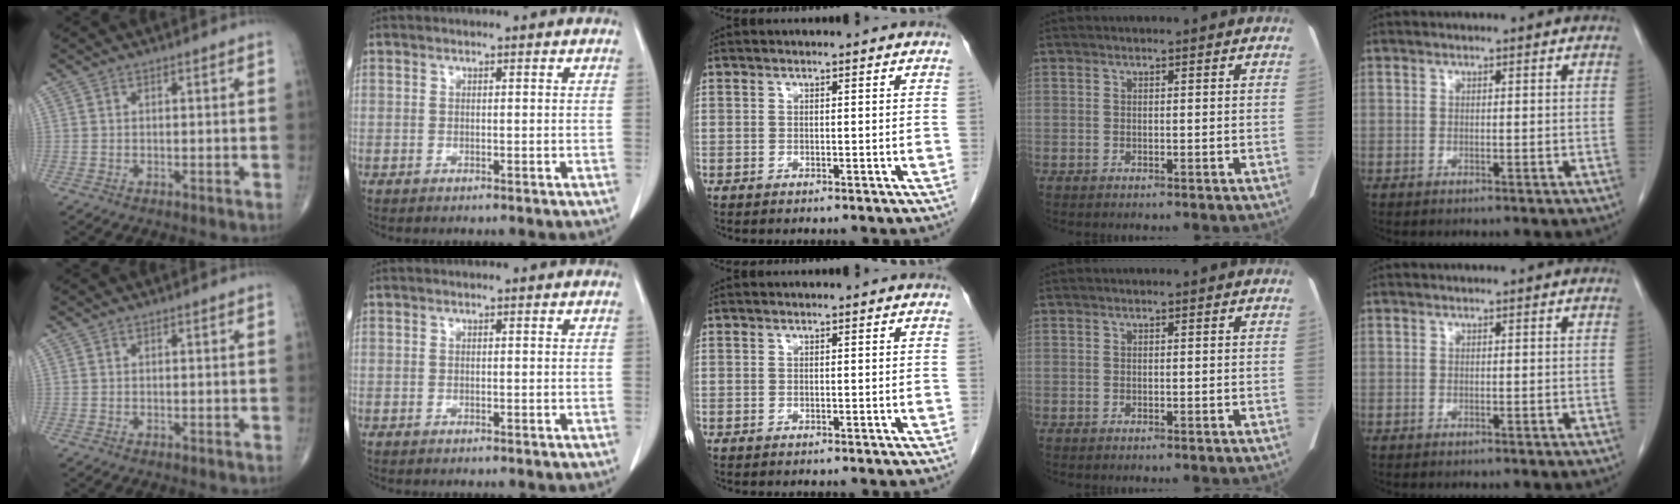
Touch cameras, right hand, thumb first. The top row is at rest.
{}